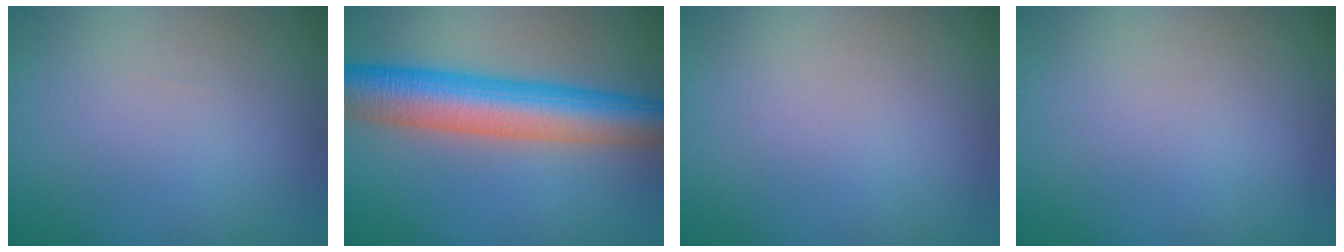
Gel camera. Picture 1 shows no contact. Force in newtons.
{"total": 8.8, "press": 8.8, "slide": 0.5}
{"total": 0.0}
{"total": 0.0}